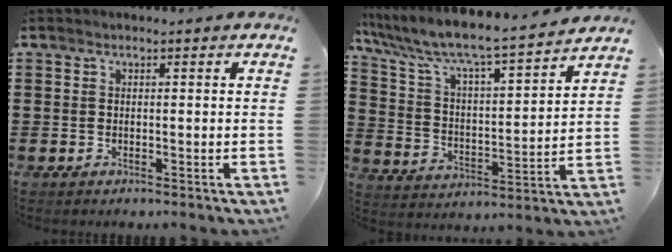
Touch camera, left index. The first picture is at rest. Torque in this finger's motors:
{"motor_torque": [1.45, -0.69, 0.34, 0.21]}